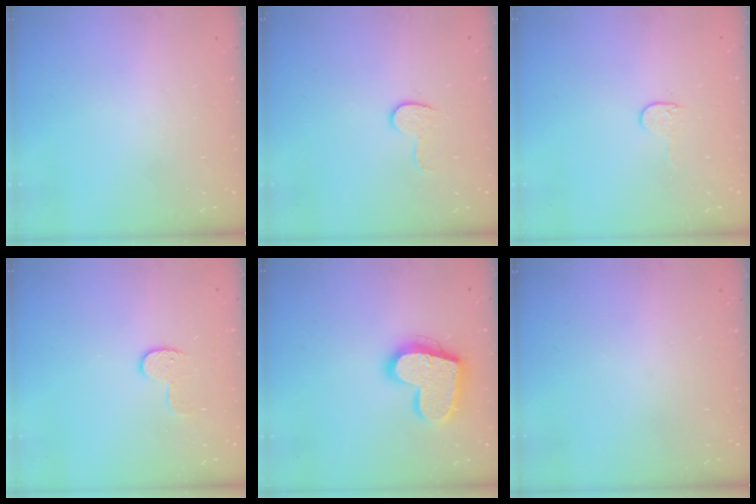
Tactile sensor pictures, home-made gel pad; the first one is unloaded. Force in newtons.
{"total": 6.2, "press": 6.2, "slide": 0.6}
{"total": 3.8, "press": 3.8, "slide": 0.4}
{"total": 6.8, "press": 6.8, "slide": 0.2}
{"total": 18.3, "press": 18.2, "slide": 1.4}
{"total": 0.0}